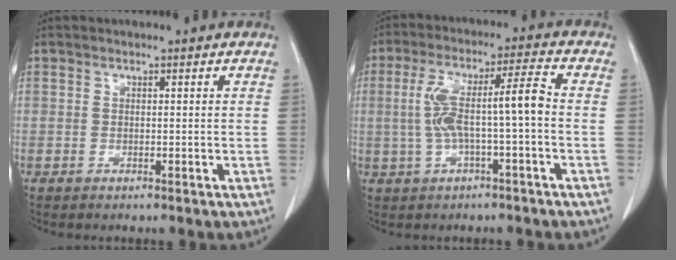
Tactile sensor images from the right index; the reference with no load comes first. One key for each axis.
{"total": 9.3, "fx": -0.7, "fy": 1.1, "fz": 9.2, "tx": -0.174, "ty": 0.033, "tz": -0.013}